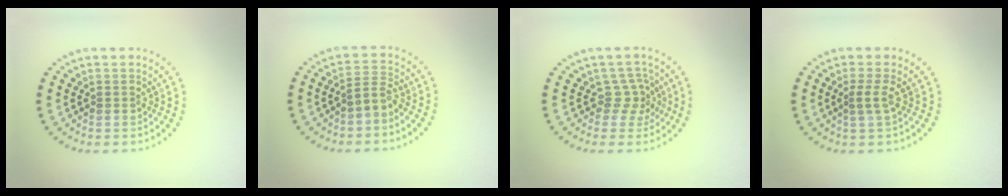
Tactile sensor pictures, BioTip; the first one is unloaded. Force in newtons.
{"total": 1.7, "press": 1.2, "slide": 1.2}
{"total": 2.2, "press": 1.5, "slide": 1.6}
{"total": 1.4, "press": 1.0, "slide": 1.0}